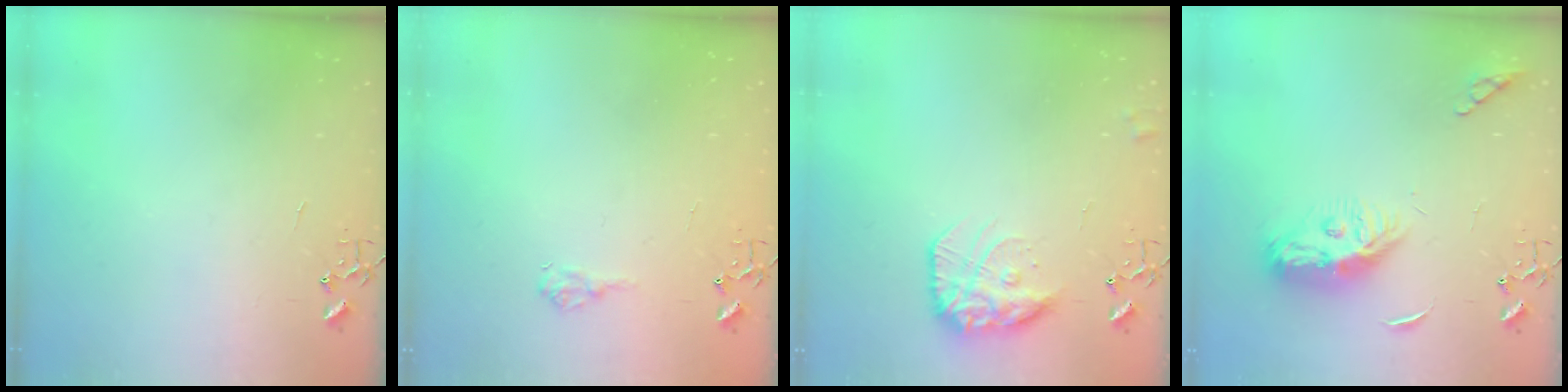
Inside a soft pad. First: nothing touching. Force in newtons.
{"total": 7.2, "press": 7.1, "slide": 0.9}
{"total": 15.4, "press": 15.4, "slide": 1.3}
{"total": 11.4, "press": 11.4, "slide": 0.5}